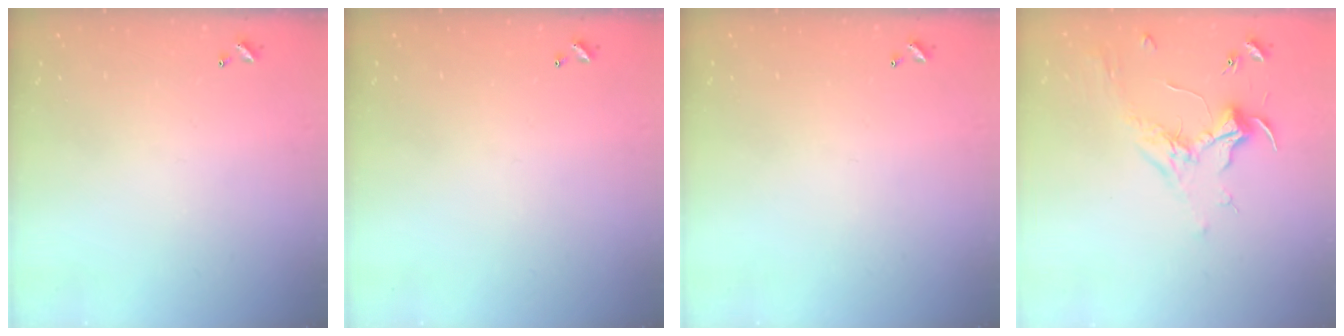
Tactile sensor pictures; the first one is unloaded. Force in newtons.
{"total": 0.0}
{"total": 0.0}
{"total": 1.9, "press": 1.7, "slide": 0.7}